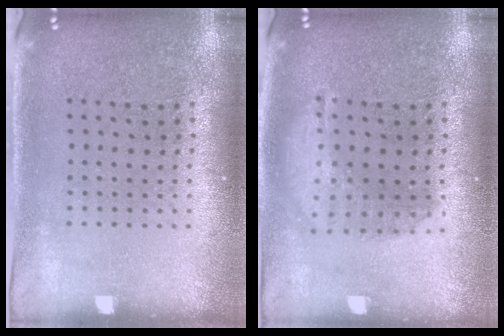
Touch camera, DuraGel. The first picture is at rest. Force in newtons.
{"total": 1.4, "press": 1.3, "slide": 0.6}